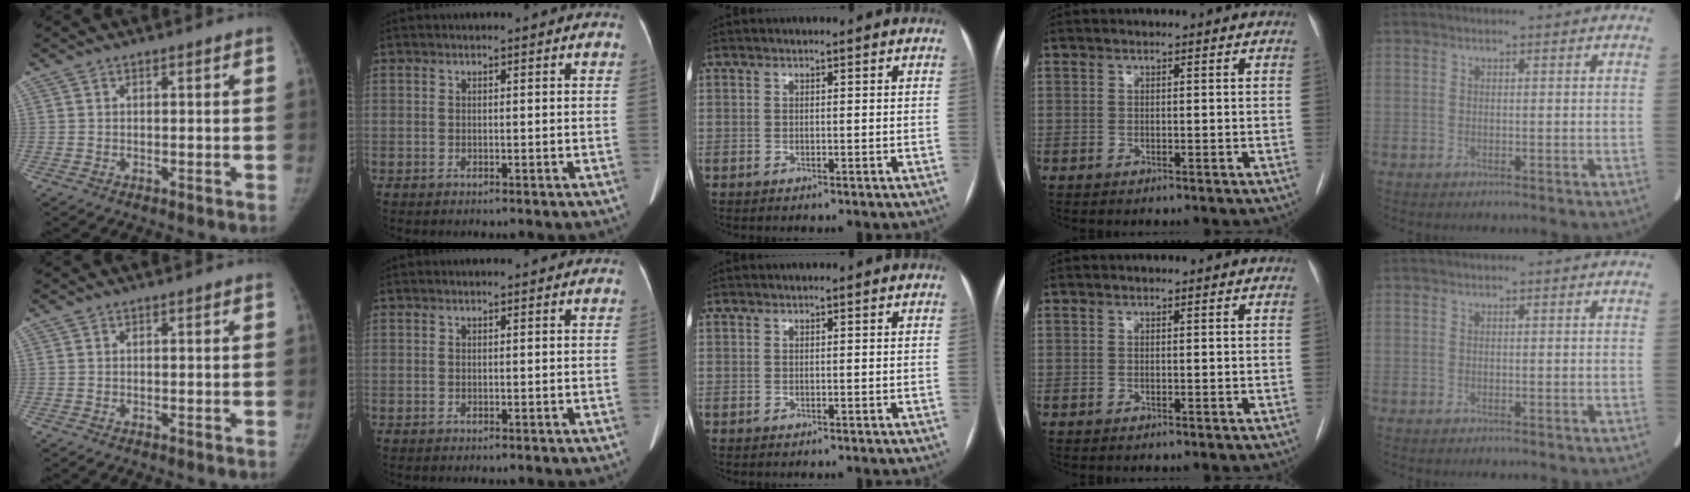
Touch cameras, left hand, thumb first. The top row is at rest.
{}